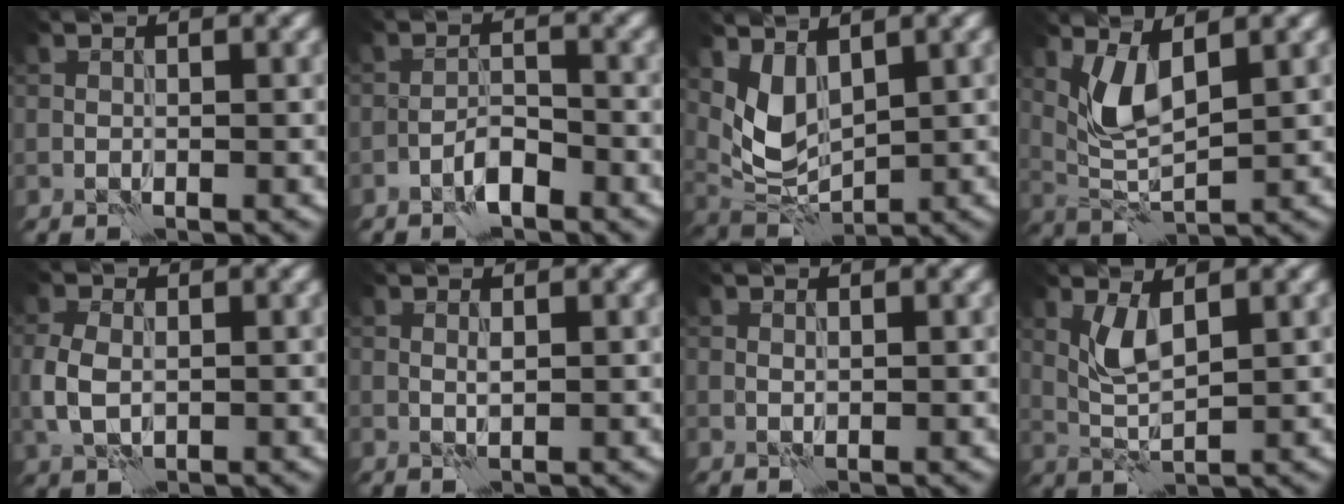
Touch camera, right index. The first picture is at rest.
{"total": 1.7, "force": [-1.3, 0.3, 1.1], "torque": [-0.018, 0.008, -0.027]}
{"total": 3.9, "force": [1.9, 2.1, 2.6], "torque": [-0.061, -0.009, 0.045]}
{"total": 3.8, "force": [1.8, 1.1, 3.2], "torque": [-0.075, -0.007, 0.040]}
{"total": 3.4, "force": [-0.2, 2.3, 2.5], "torque": [-0.066, 0.001, -0.005]}
{"total": 0.6, "force": [0.3, -0.1, 0.6], "torque": [-0.014, 0.003, 0.005]}
{"total": 0.0}
{"total": 2.8, "force": [1.3, 0.7, 2.5], "torque": [-0.057, -0.001, 0.027]}